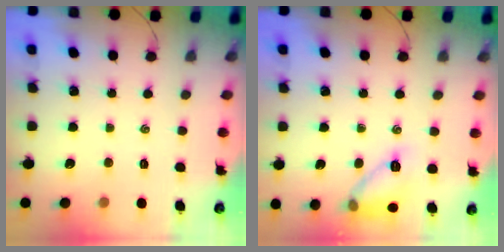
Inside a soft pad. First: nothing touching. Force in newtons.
{"total": 11.2, "press": 11.1, "slide": 1.3}